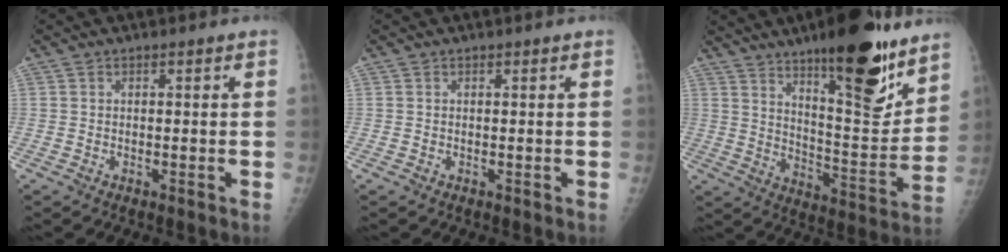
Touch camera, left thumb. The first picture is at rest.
{"total": 0.0}
{"total": 20.8, "force": [13.6, 5.7, 14.7], "torque": [-0.175, -0.087, 0.212]}